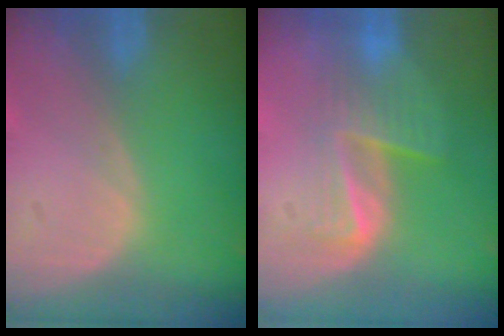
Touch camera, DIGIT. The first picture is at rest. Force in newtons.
{"total": 6.8, "press": 5.6, "slide": 4.0}